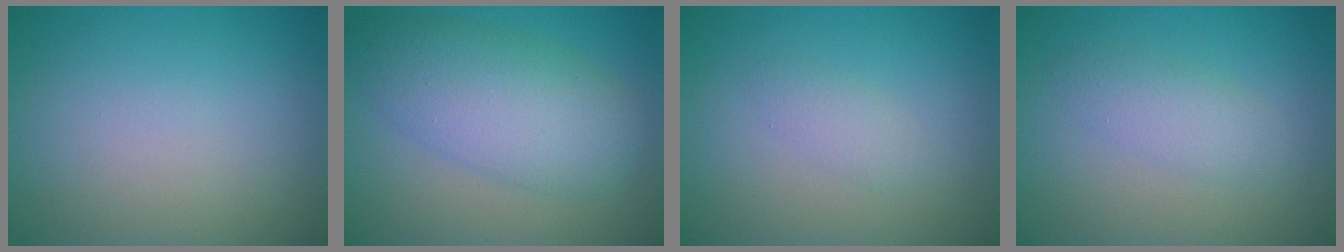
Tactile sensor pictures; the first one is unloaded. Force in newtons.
{"total": 7.0, "press": 7.0, "slide": 0.1}
{"total": 1.3, "press": 1.3, "slide": 0.1}
{"total": 2.3, "press": 2.3, "slide": 0.1}